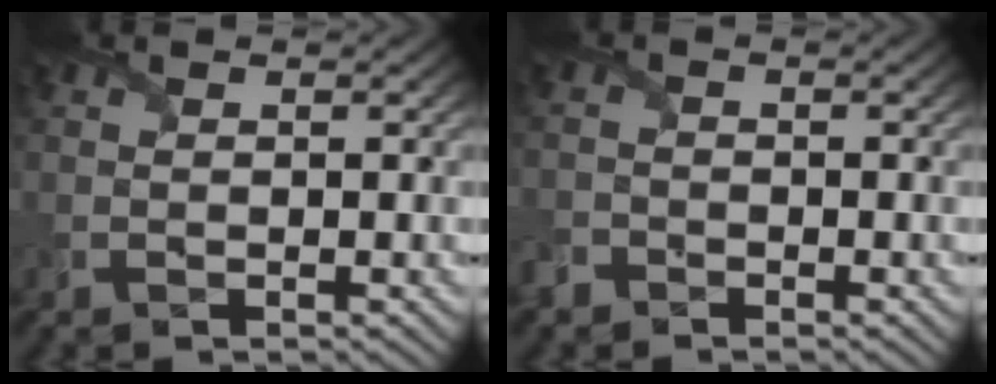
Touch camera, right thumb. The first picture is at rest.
{"total": 2.0, "force": [-1.6, 1.2, 0.5], "torque": [-0.014, -0.003, -0.044]}